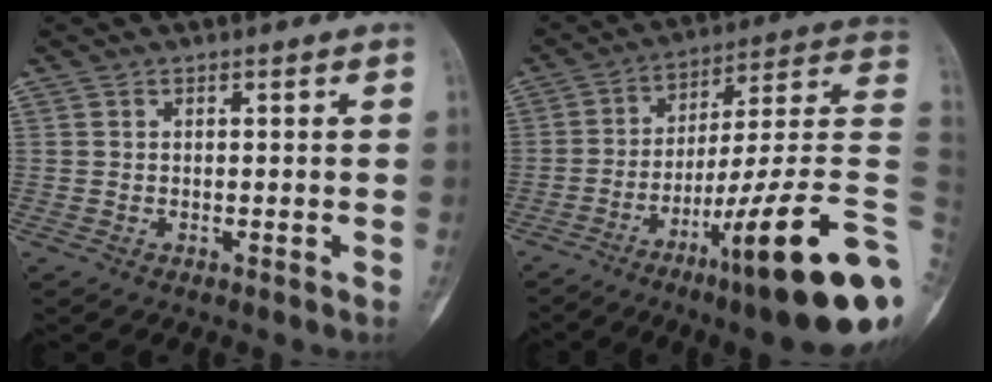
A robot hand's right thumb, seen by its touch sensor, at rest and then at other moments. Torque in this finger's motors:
{"motor_torque": [3.06, 1.38, 1.33, -1.44, 0.45]}